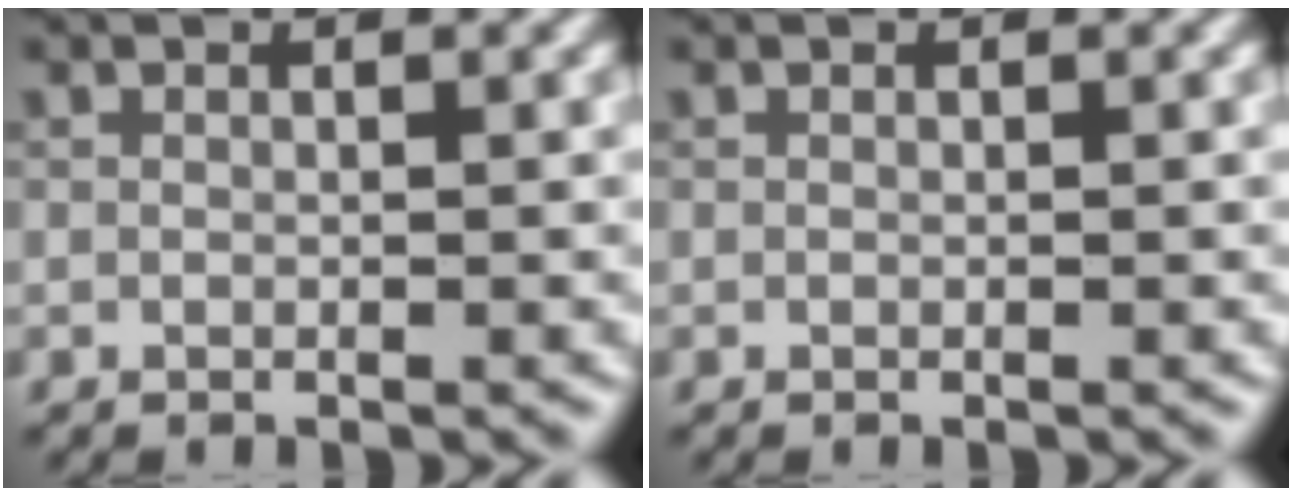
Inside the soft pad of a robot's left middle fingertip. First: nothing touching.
{"total": 0.0}